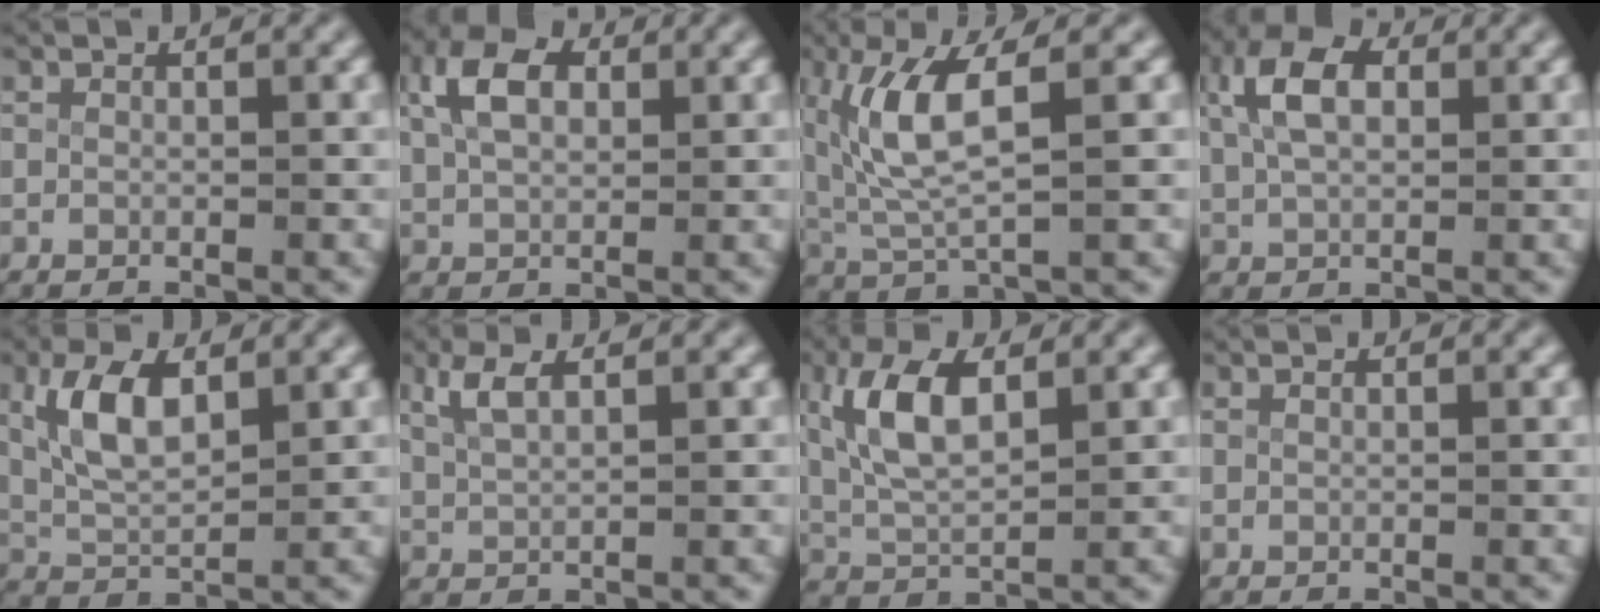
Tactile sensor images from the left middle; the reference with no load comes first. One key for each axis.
{"total": 4.3, "fx": 1.6, "fy": 2.5, "fz": 3.0, "tx": -0.069, "ty": -0.003, "tz": 0.034}
{"total": 5.7, "fx": 1.0, "fy": 2.2, "fz": 5.1, "tx": -0.125, "ty": -0.008, "tz": 0.031}
{"total": 4.6, "fx": 1.6, "fy": 2.6, "fz": 3.5, "tx": -0.080, "ty": -0.001, "tz": 0.033}
{"total": 5.4, "fx": 1.7, "fy": 2.8, "fz": 4.3, "tx": -0.103, "ty": -0.010, "tz": 0.039}
{"total": 2.2, "fx": 1.4, "fy": 0.6, "fz": 1.6, "tx": -0.045, "ty": -0.003, "tz": 0.036}
{"total": 6.0, "fx": 2.0, "fy": 3.1, "fz": 4.8, "tx": -0.114, "ty": -0.008, "tz": 0.043}
{"total": 0.0}